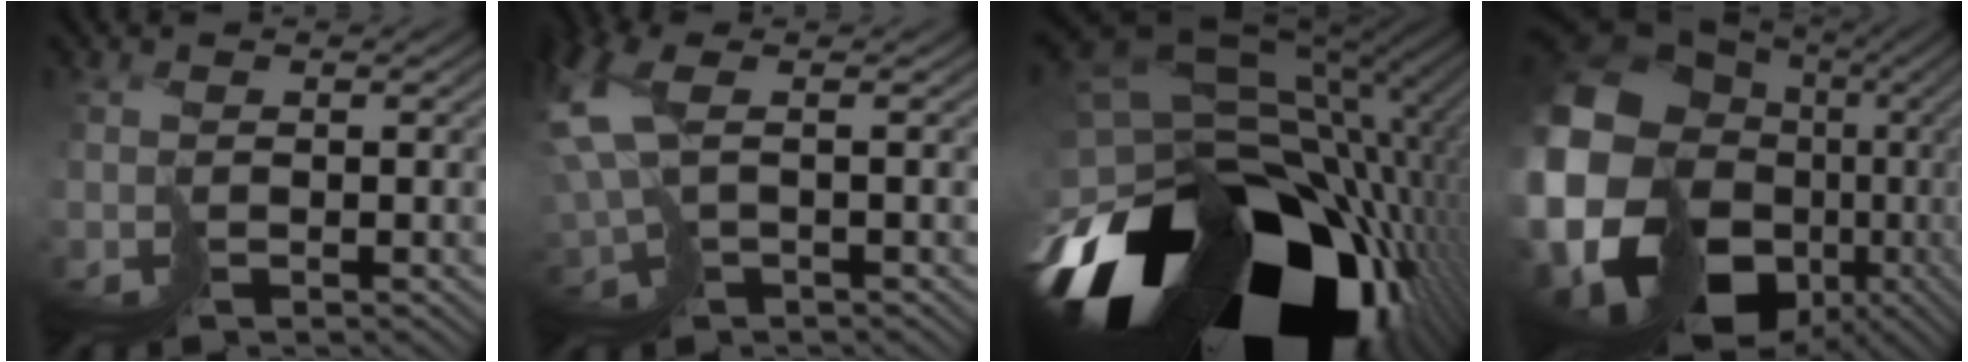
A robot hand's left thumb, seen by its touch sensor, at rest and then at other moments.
{"total": 7.1, "force": [0.4, 2.9, 6.5], "torque": [-0.192, -0.007, 0.014]}
{"total": 19.6, "force": [-7.2, 12.0, 13.8], "torque": [-0.284, -0.062, -0.073]}
{"total": 20.9, "force": [-2.5, 18.0, 10.4], "torque": [-0.263, -0.048, -0.039]}